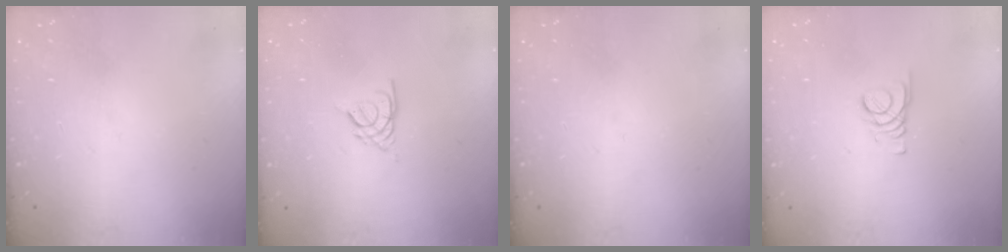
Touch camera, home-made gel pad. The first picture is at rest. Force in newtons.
{"total": 2.6, "press": 2.6, "slide": 0.6}
{"total": 0.0}
{"total": 1.8, "press": 1.8, "slide": 0.2}